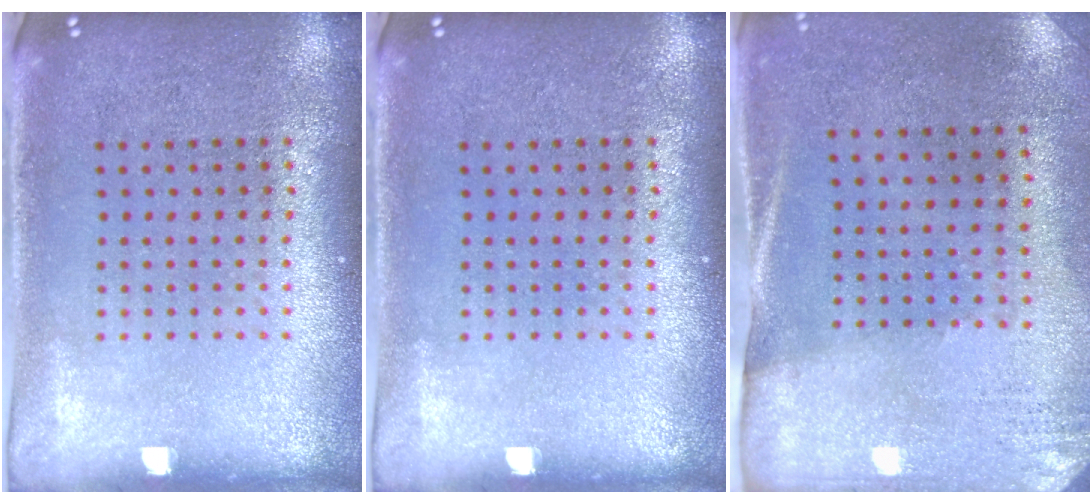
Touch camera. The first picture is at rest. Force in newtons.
{"total": 0.0}
{"total": 2.6, "press": 2.3, "slide": 1.3}